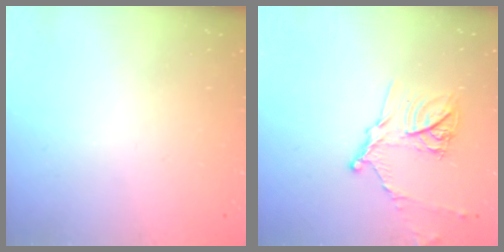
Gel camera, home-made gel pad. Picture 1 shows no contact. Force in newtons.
{"total": 13.6, "press": 13.6, "slide": 1.1}